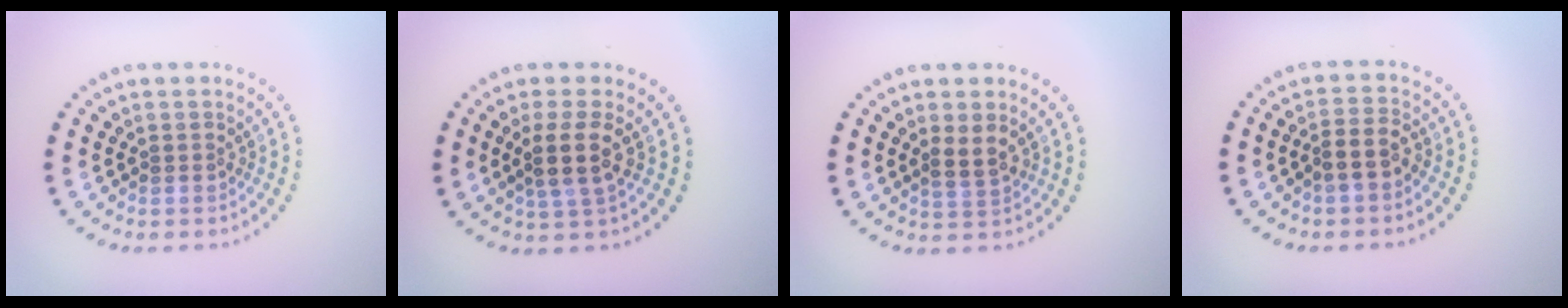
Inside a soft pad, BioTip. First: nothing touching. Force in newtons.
{"total": 3.0, "press": 2.5, "slide": 1.5}
{"total": 1.9, "press": 1.7, "slide": 0.9}
{"total": 2.3, "press": 2.2, "slide": 0.9}